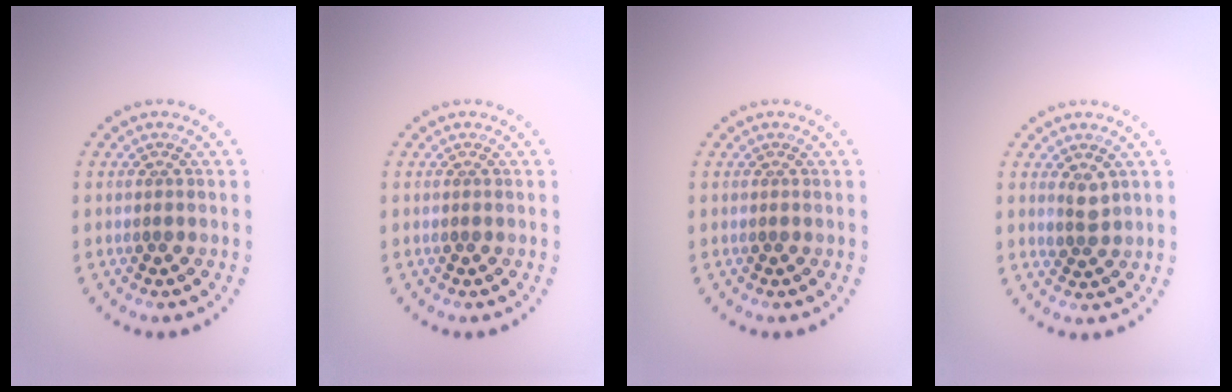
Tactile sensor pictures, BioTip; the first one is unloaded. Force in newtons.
{"total": 0.0}
{"total": 0.0}
{"total": 1.5, "press": 1.2, "slide": 0.9}